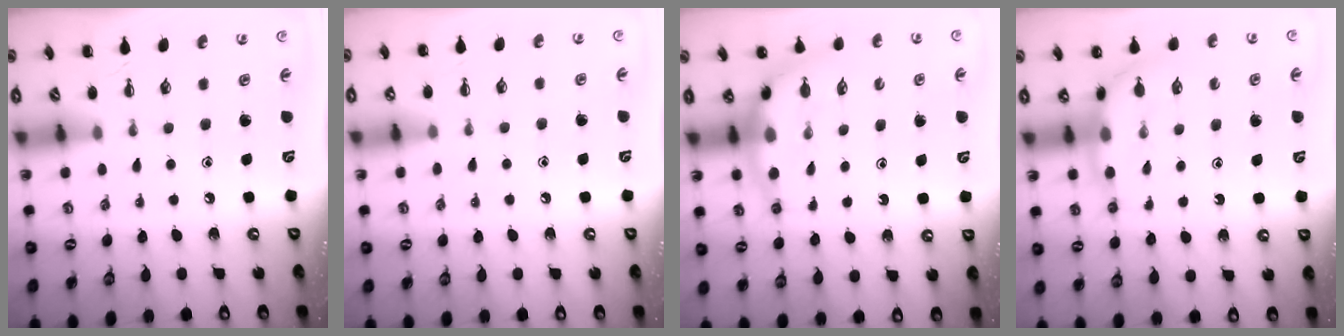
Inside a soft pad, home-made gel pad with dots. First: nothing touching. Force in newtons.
{"total": 6.5, "press": 6.1, "slide": 2.2}
{"total": 7.2, "press": 7.1, "slide": 1.2}
{"total": 7.5, "press": 7.5, "slide": 1.0}